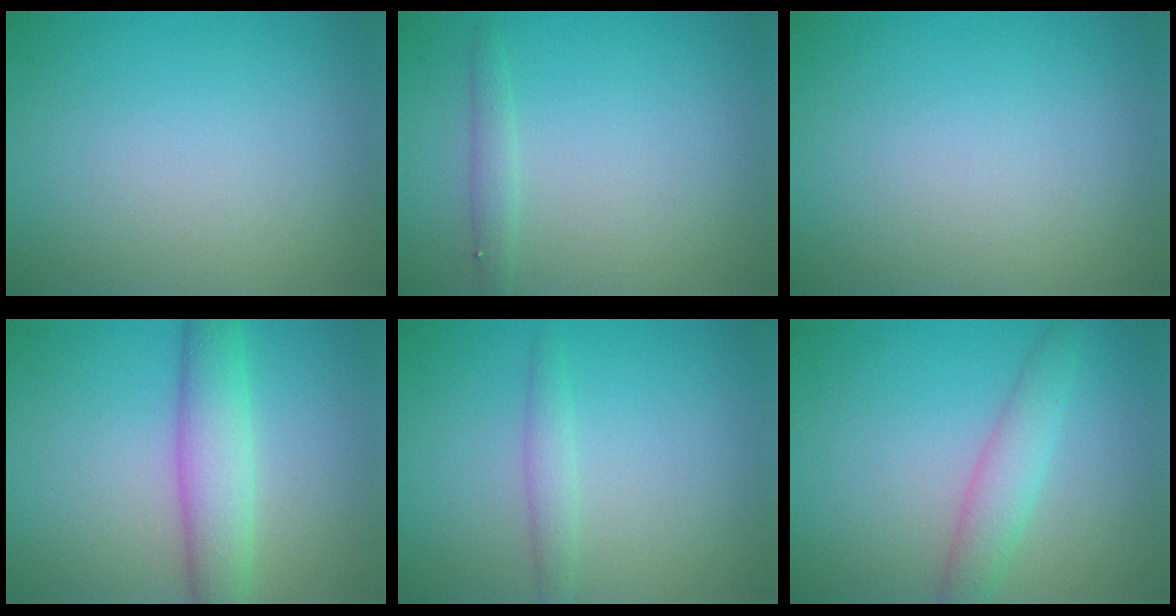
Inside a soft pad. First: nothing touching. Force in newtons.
{"total": 0.7, "press": 0.7, "slide": 0.1}
{"total": 0.0}
{"total": 4.7, "press": 4.7, "slide": 0.1}
{"total": 1.4, "press": 1.4, "slide": 0.0}
{"total": 3.0, "press": 3.0, "slide": 0.1}